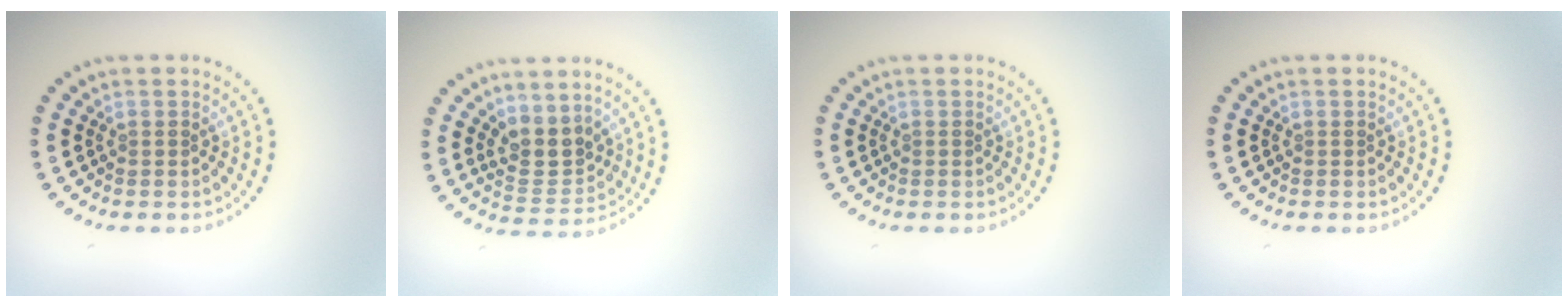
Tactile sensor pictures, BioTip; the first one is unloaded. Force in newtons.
{"total": 3.4, "press": 3.0, "slide": 1.7}
{"total": 0.0}
{"total": 0.0}